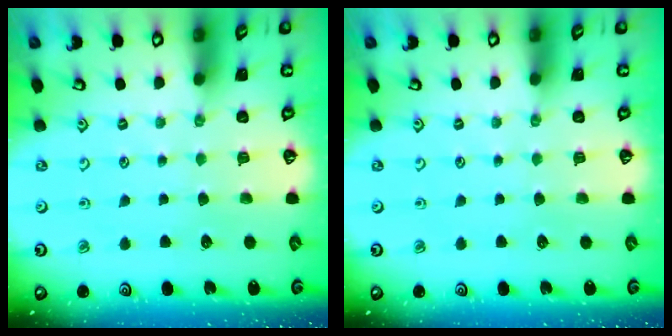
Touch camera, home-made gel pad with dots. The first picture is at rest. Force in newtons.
{"total": 0.0}